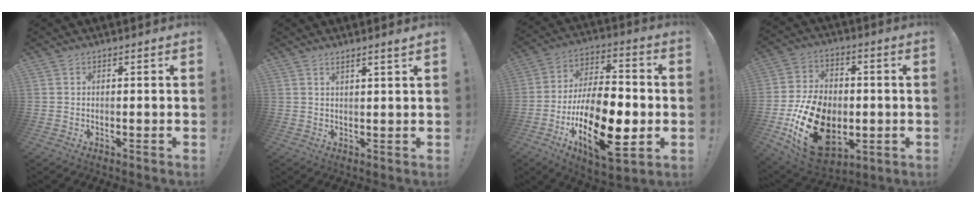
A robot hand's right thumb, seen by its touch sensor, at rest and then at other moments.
{"total": 2.5, "force": [1.9, -0.3, 1.7], "torque": [-0.030, -0.007, 0.031]}
{"total": 24.5, "force": [-7.4, 11.7, 20.3], "torque": [-0.371, 0.039, -0.111]}
{"total": 23.9, "force": [-5.9, 16.7, 16.1], "torque": [-0.282, 0.039, -0.075]}